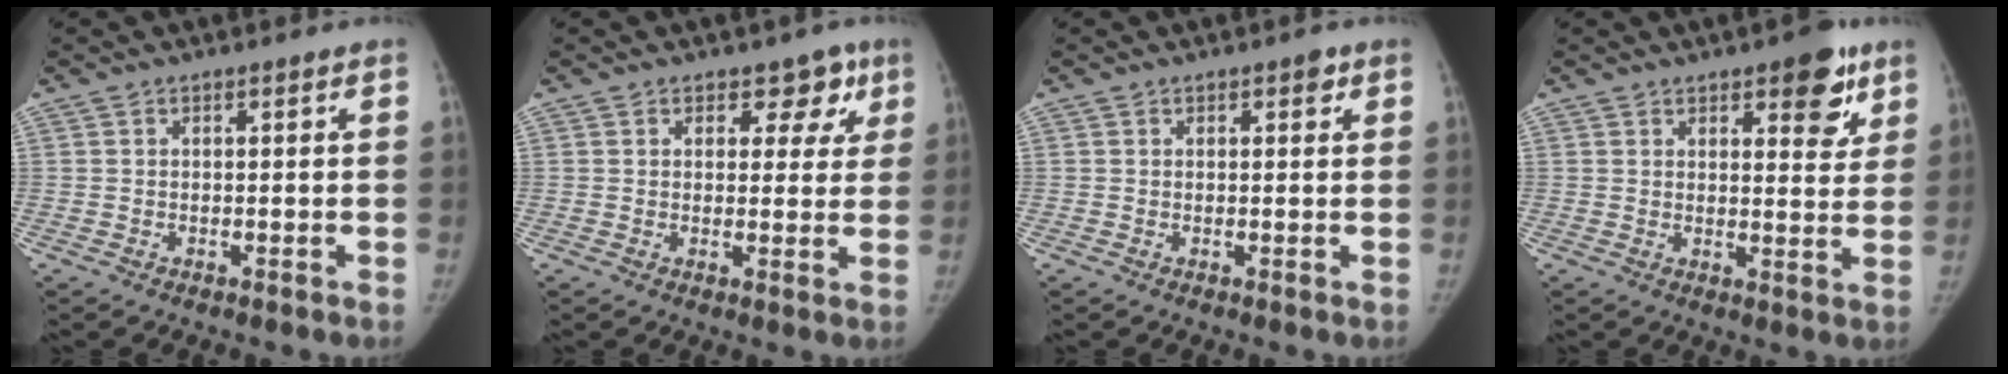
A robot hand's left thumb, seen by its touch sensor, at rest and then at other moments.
{"total": 4.3, "force": [2.2, 3.0, 2.1], "torque": [0.012, -0.006, 0.023]}
{"total": 1.4, "force": [0.7, 0.7, 1.0], "torque": [-0.006, 0.000, 0.007]}
{"total": 8.7, "force": [4.9, 3.6, 6.2], "torque": [-0.049, -0.022, 0.060]}